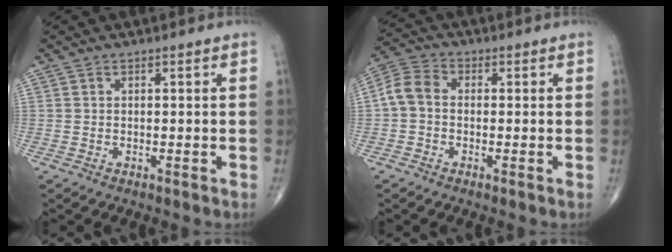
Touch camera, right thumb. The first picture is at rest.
{"total": 5.8, "force": [-0.3, 4.3, 3.8], "torque": [-0.071, 0.017, -0.020]}